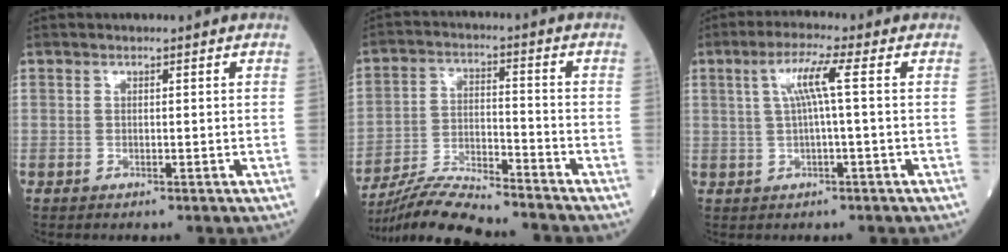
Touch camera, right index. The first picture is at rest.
{"total": 12.1, "force": [-11.5, 0.1, 3.9], "torque": [-0.067, -0.007, -0.206]}
{"total": 5.3, "force": [1.0, -0.5, 5.1], "torque": [-0.102, 0.014, 0.023]}